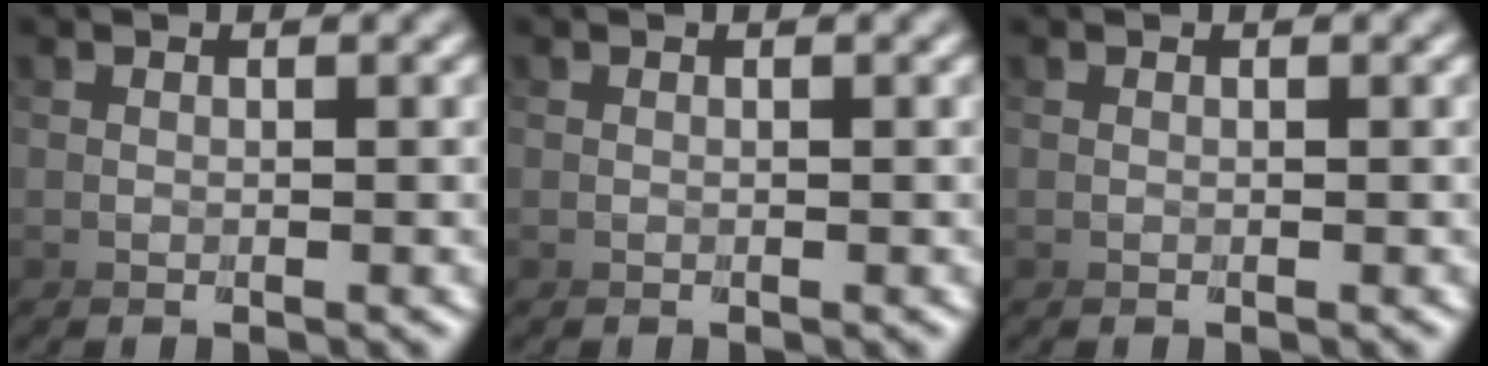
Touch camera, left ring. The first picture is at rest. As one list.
[{"total": 0.0}, {"total": 0.0}]